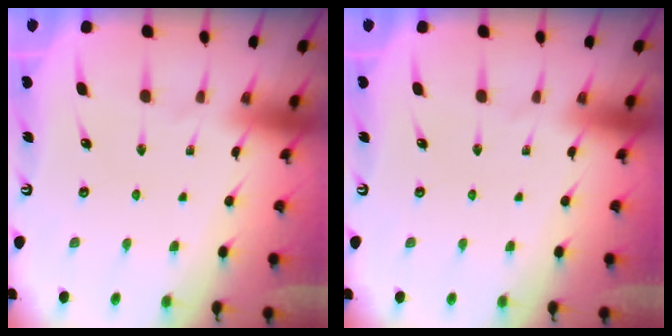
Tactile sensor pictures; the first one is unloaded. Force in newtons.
{"total": 0.0}